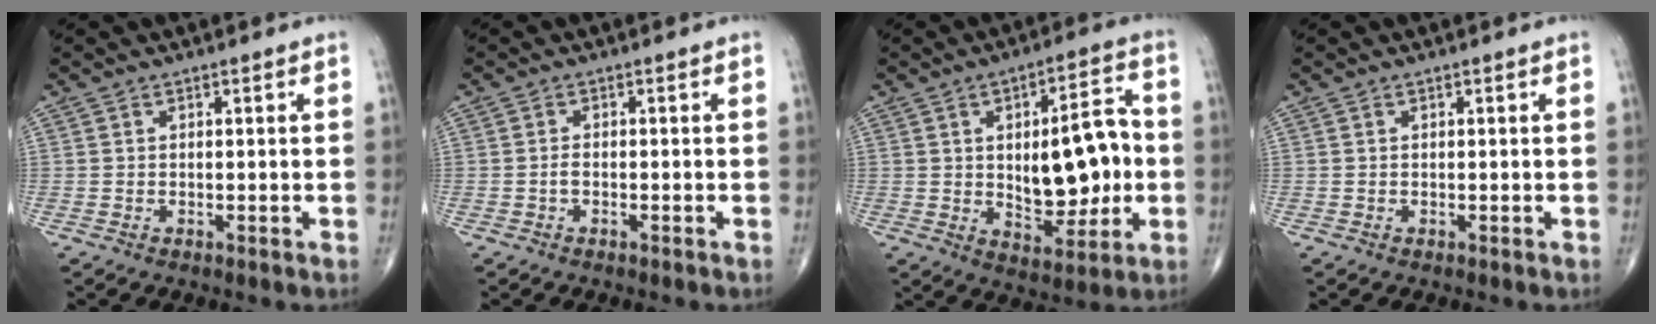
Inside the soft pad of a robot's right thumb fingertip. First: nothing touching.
{"total": 1.1, "force": [-0.5, 0.4, 0.9], "torque": [-0.018, 0.003, -0.010]}
{"total": 15.9, "force": [-0.2, 7.6, 13.9], "torque": [-0.166, 0.014, 0.006]}
{"total": 0.0}